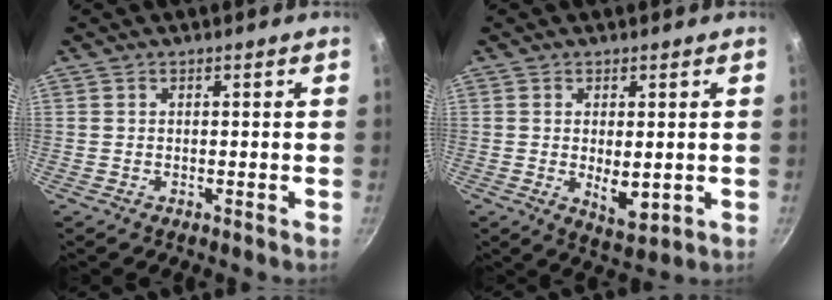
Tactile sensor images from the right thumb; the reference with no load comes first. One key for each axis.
{"total": 5.9, "fx": -0.2, "fy": 2.6, "fz": 5.3, "tx": -0.078, "ty": -0.015, "tz": 0.007}